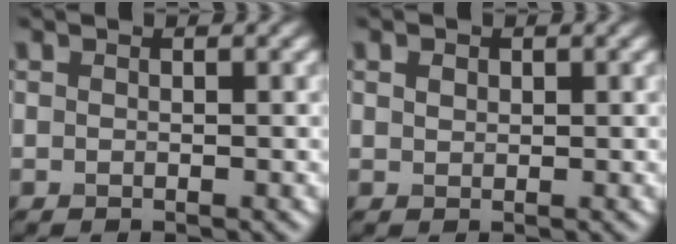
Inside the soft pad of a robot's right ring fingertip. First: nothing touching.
{"total": 0.9, "force": [0.4, 0.7, 0.4], "torque": [-0.009, -0.001, 0.008]}